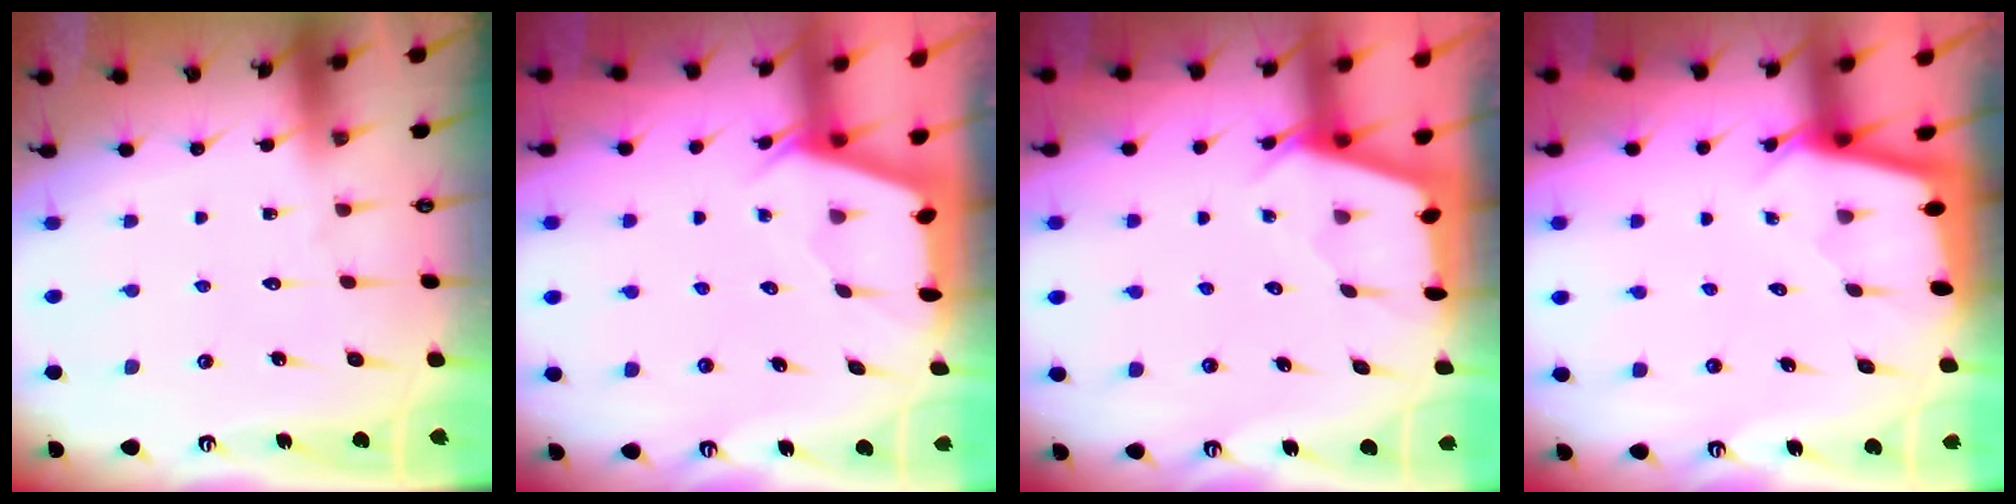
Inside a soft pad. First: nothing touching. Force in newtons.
{"total": 2.2, "press": 2.2, "slide": 0.3}
{"total": 2.5, "press": 2.5, "slide": 0.3}
{"total": 2.0, "press": 2.0, "slide": 0.1}